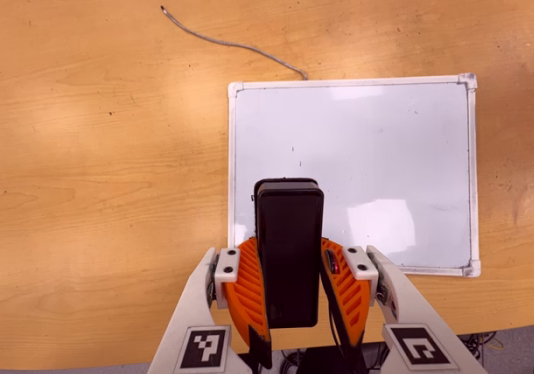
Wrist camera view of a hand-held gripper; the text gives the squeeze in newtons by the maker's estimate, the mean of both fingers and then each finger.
{"total": 5.5, "left": 4.8, "right": 6.1}